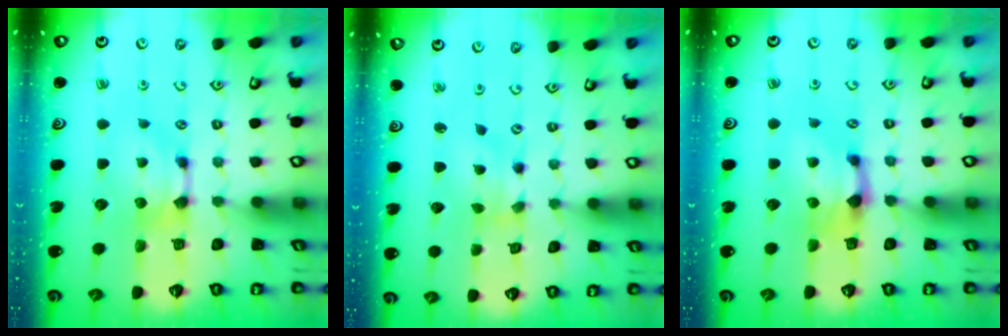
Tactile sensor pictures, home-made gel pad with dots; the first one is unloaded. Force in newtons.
{"total": 1.2, "press": 0.3, "slide": 1.1}
{"total": 1.4, "press": 0.9, "slide": 1.1}